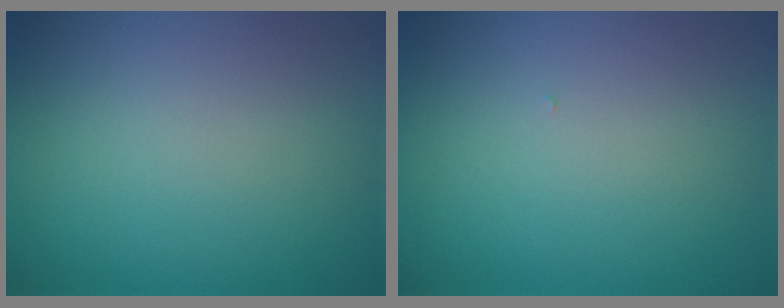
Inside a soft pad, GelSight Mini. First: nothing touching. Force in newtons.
{"total": 0.0}